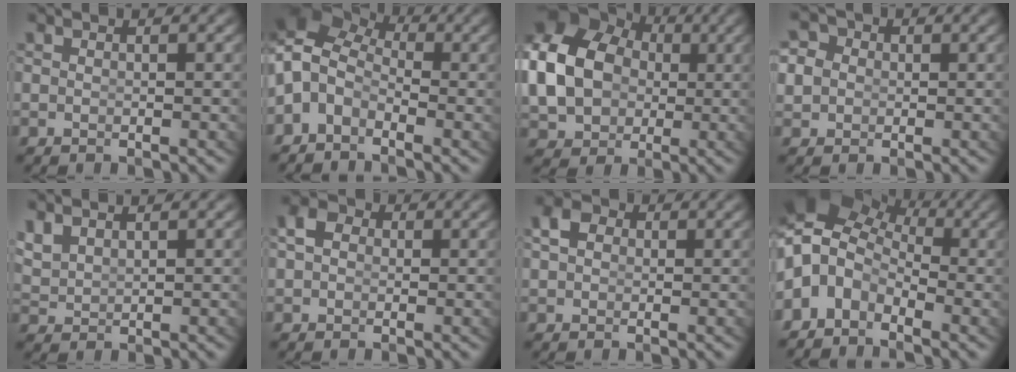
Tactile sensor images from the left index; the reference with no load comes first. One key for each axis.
{"total": 7.9, "fx": 1.3, "fy": 6.8, "fz": 3.7, "tx": -0.098, "ty": -0.014, "tz": 0.015}
{"total": 10.1, "fx": 1.2, "fy": 7.9, "fz": 6.2, "tx": -0.142, "ty": -0.022, "tz": 0.038}
{"total": 5.2, "fx": 0.8, "fy": 4.7, "fz": 2.2, "tx": -0.051, "ty": -0.004, "tz": 0.005}
{"total": 1.9, "fx": 1.2, "fy": 1.2, "fz": 0.9, "tx": -0.030, "ty": -0.010, "tz": 0.039}
{"total": 2.9, "fx": 0.8, "fy": 2.4, "fz": 1.6, "tx": -0.026, "ty": 0.002, "tz": 0.007}
{"total": 2.4, "fx": 0.8, "fy": 1.9, "fz": 1.3, "tx": -0.026, "ty": -0.004, "tz": 0.013}
{"total": 11.9, "fx": 1.1, "fy": 9.8, "fz": 6.7, "tx": -0.139, "ty": -0.017, "tz": 0.009}